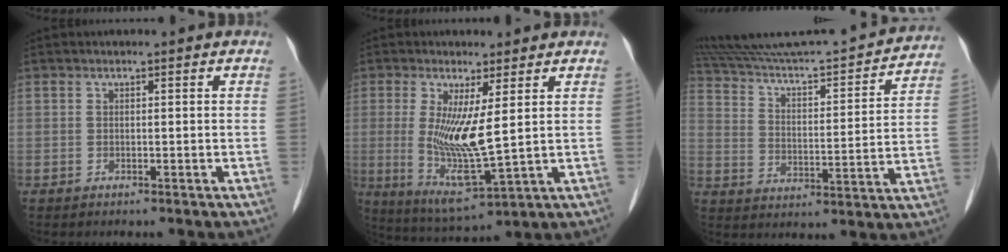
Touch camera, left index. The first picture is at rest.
{"total": 9.3, "force": [1.0, 1.1, 9.1], "torque": [-0.186, -0.027, 0.028]}
{"total": 26.8, "force": [24.7, 3.5, 9.6], "torque": [-0.170, -0.029, 0.345]}